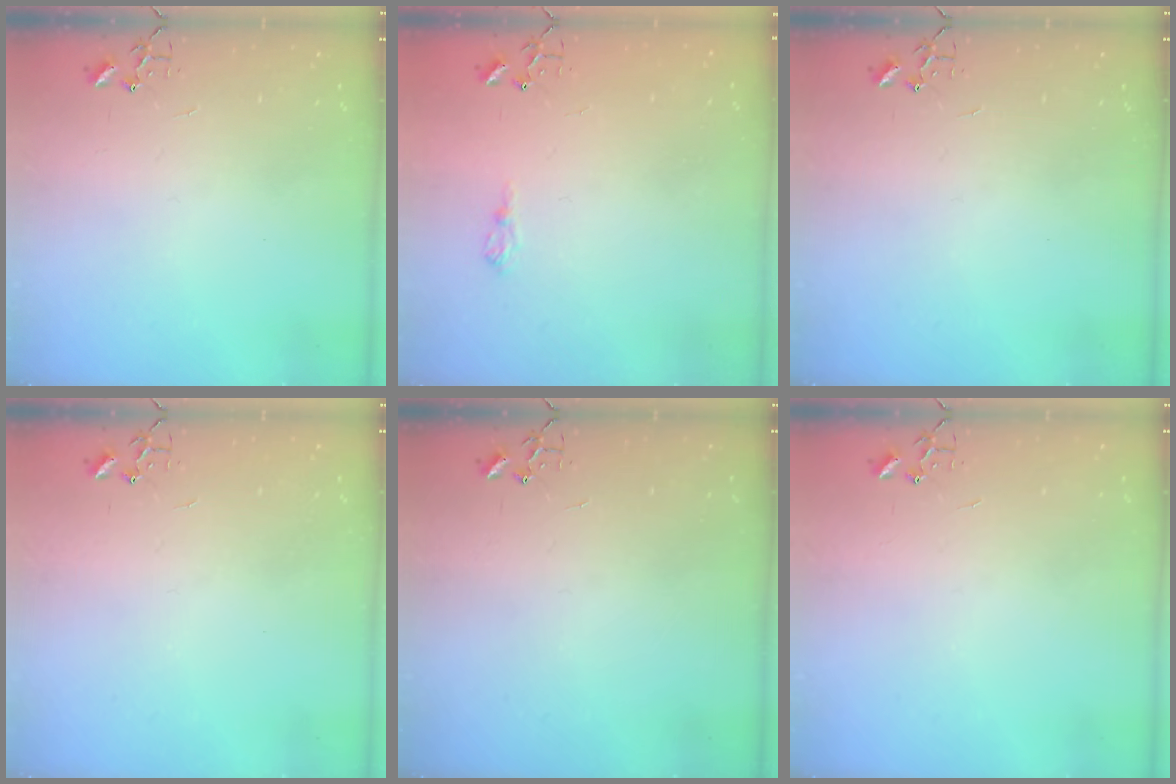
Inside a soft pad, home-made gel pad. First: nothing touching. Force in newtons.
{"total": 6.5, "press": 6.5, "slide": 0.9}
{"total": 0.0}
{"total": 0.0}
{"total": 0.0}
{"total": 0.0}